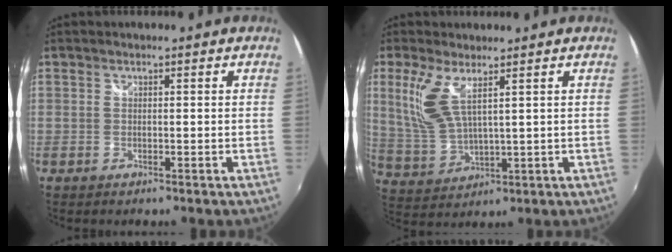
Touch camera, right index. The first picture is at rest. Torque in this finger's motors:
{"motor_torque": [0.28, 0.12, 0.39, 0.12]}